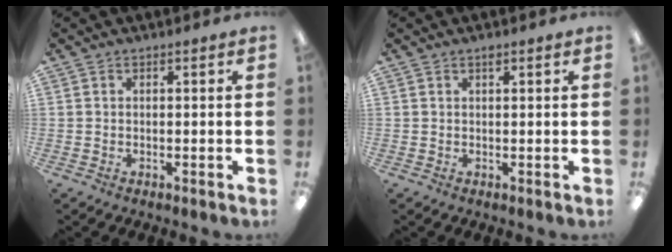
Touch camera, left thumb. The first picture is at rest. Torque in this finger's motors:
{"motor_torque": [0.26, 0.05, -0.07, 0.05, 0.00]}